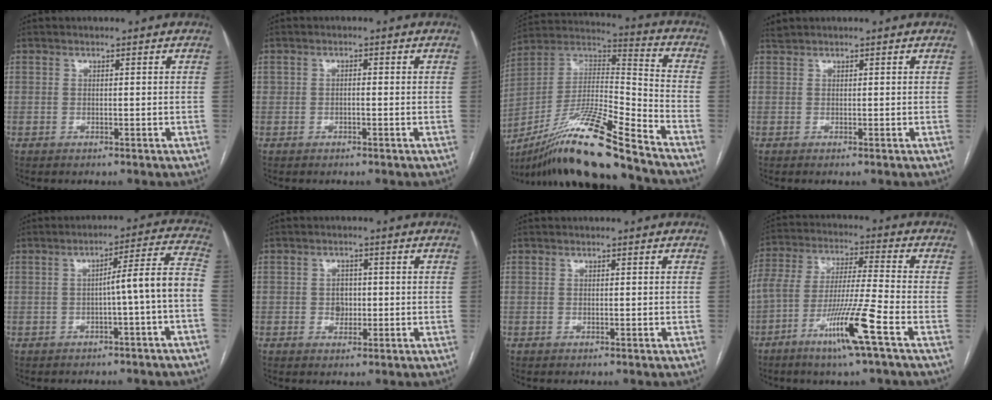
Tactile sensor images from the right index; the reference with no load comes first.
{"total": 0.8, "force": [-0.1, 0.5, 0.7], "torque": [-0.016, 0.006, 0.000]}
{"total": 19.8, "force": [-14.8, 0.4, 13.2], "torque": [-0.263, -0.010, -0.272]}
{"total": 0.8, "force": [0.7, -0.1, 0.4], "torque": [-0.012, 0.014, 0.016]}
{"total": 8.0, "force": [-2.2, -0.9, 7.7], "torque": [-0.098, 0.024, -0.030]}
{"total": 2.6, "force": [-0.1, 2.2, 1.5], "torque": [-0.017, 0.005, 0.000]}
{"total": 0.0}
{"total": 12.9, "force": [-6.6, -0.7, 11.0], "torque": [-0.222, -0.014, -0.125]}